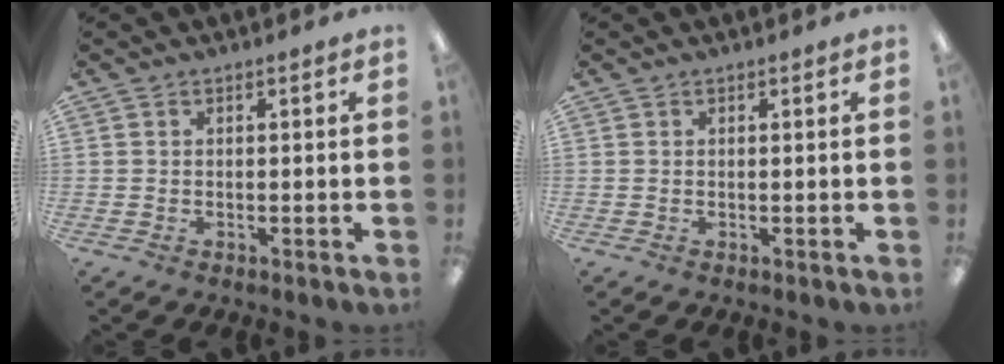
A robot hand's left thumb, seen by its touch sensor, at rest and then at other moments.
{"total": 0.0}